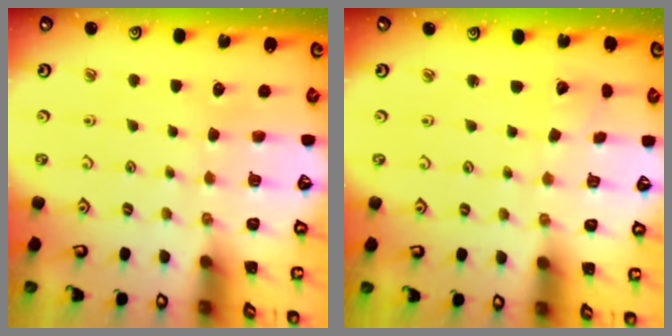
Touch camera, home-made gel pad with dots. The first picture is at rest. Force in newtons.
{"total": 1.9, "press": 1.9, "slide": 0.0}